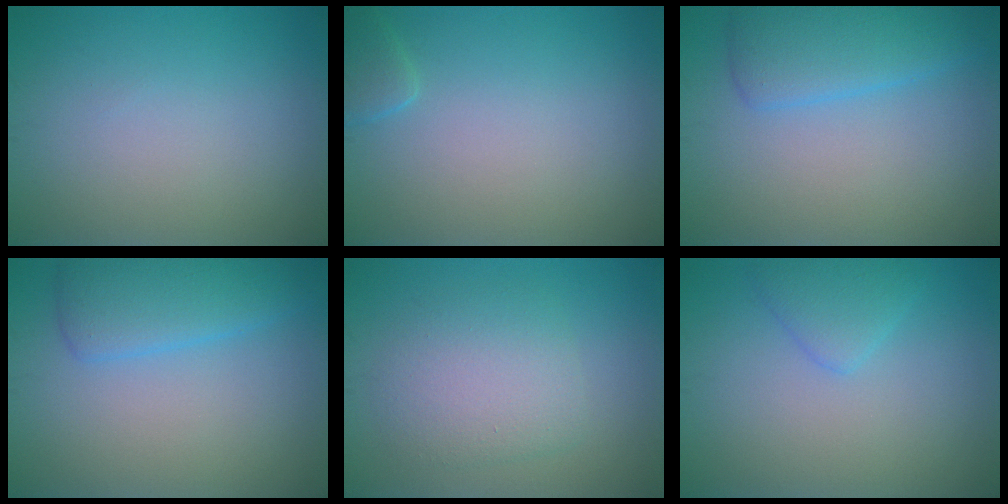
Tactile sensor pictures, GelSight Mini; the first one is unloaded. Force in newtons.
{"total": 1.3, "press": 1.3, "slide": 0.1}
{"total": 4.0, "press": 4.0, "slide": 0.3}
{"total": 4.0, "press": 4.0, "slide": 0.3}
{"total": 4.1, "press": 4.1, "slide": 0.3}
{"total": 2.1, "press": 2.1, "slide": 0.2}